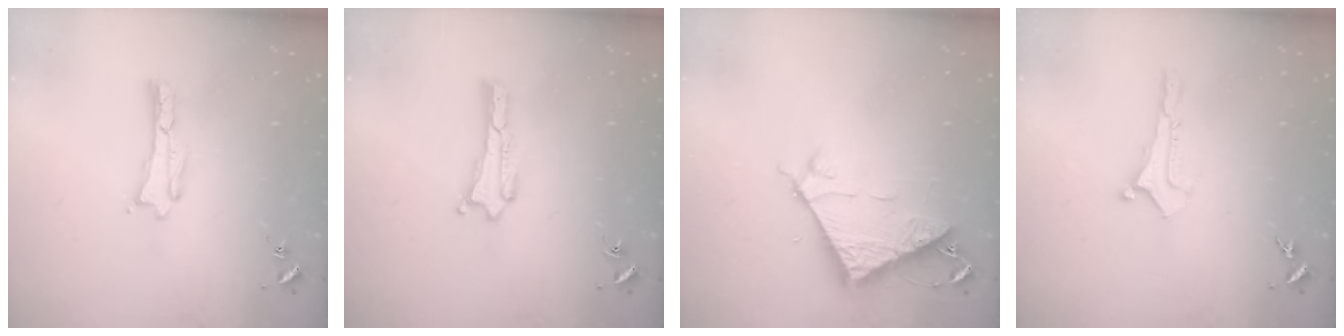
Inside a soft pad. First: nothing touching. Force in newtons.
{"total": 0.0}
{"total": 7.2, "press": 7.2, "slide": 0.5}
{"total": 0.0}